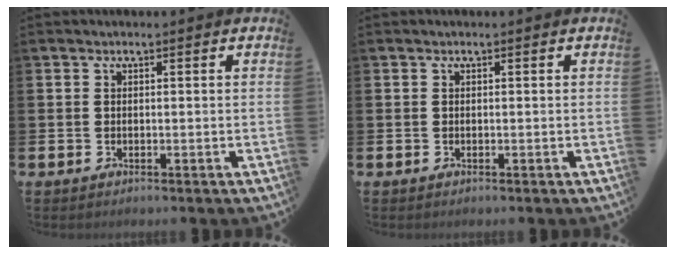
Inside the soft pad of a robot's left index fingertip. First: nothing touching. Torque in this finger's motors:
{"motor_torque": [-0.03, 0.02, -0.01, -0.01]}